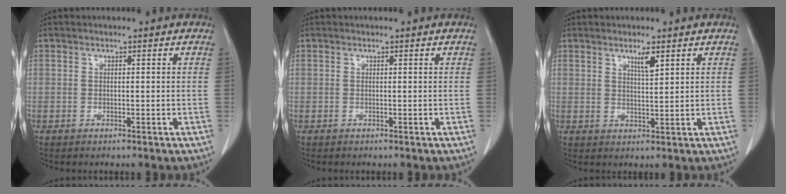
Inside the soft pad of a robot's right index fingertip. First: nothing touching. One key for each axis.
{"total": 0.0}
{"total": 2.8, "fx": 1.8, "fy": 0.3, "fz": 2.2, "tx": -0.040, "ty": -0.005, "tz": 0.032}